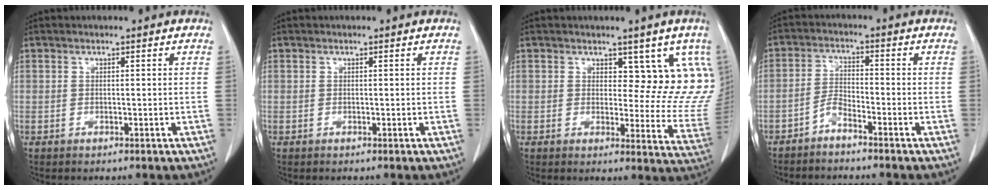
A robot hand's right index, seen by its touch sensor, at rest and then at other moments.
{"total": 0.0}
{"total": 9.9, "force": [6.2, 4.8, 6.1], "torque": [-0.046, -0.023, 0.065]}
{"total": 2.9, "force": [-2.6, 0.5, 1.3], "torque": [-0.028, 0.001, -0.054]}